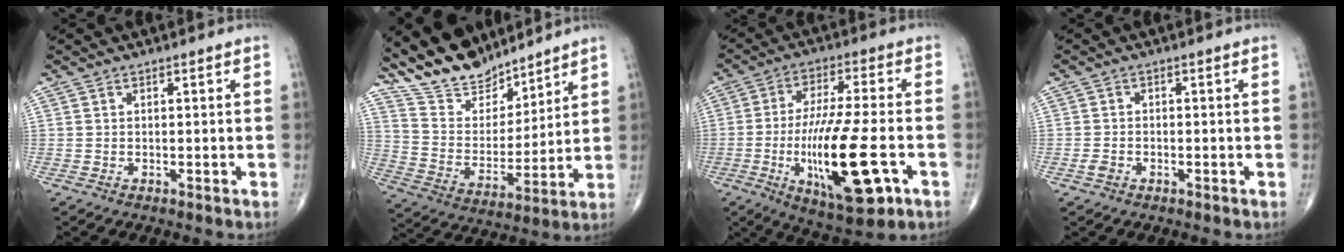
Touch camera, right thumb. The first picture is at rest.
{"total": 15.3, "force": [13.5, 5.7, 4.2], "torque": [-0.038, -0.078, 0.257]}
{"total": 19.2, "force": [-5.4, 5.4, 17.7], "torque": [-0.326, 0.004, -0.078]}
{"total": 1.6, "force": [-0.8, 1.0, 0.9], "torque": [-0.020, 0.005, -0.016]}